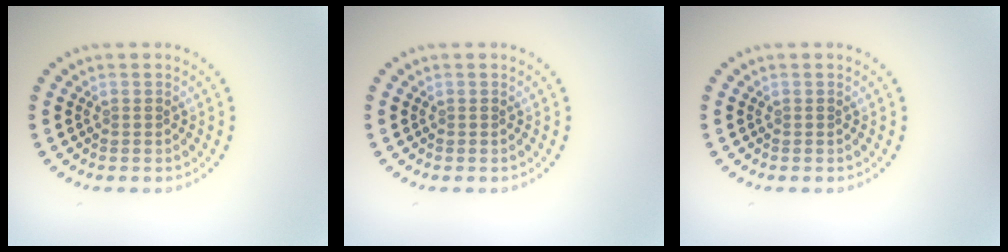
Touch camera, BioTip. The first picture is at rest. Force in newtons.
{"total": 0.0}
{"total": 0.0}